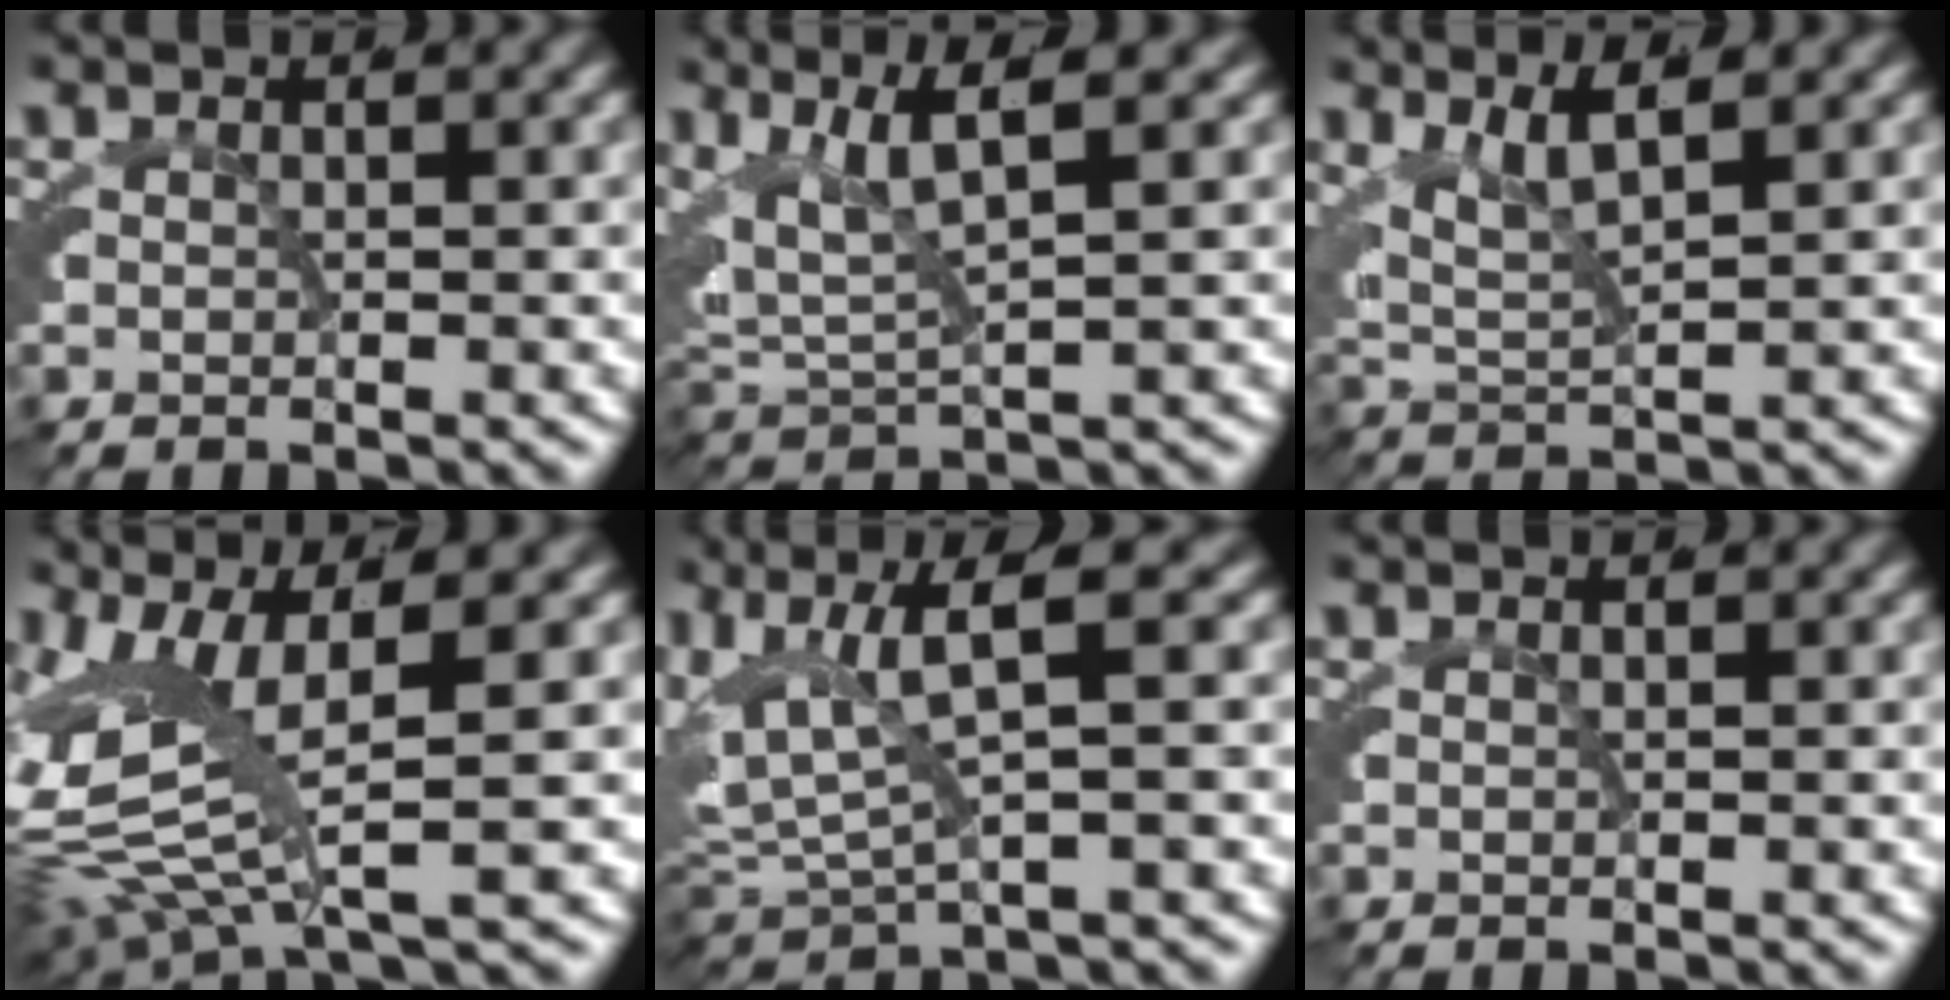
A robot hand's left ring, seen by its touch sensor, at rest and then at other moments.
{"total": 6.4, "force": [2.0, 4.1, 4.4], "torque": [-0.105, -0.011, 0.037]}
{"total": 5.1, "force": [1.8, 3.2, 3.6], "torque": [-0.086, -0.009, 0.029]}
{"total": 7.7, "force": [0.2, 3.9, 6.7], "torque": [-0.153, -0.016, 0.010]}
{"total": 6.5, "force": [1.4, 3.7, 5.2], "torque": [-0.103, 0.005, 0.023]}
{"total": 0.0}